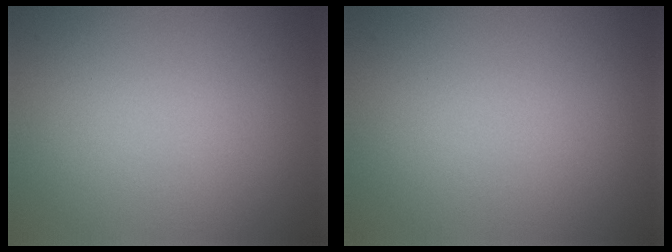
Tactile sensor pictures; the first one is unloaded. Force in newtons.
{"total": 0.0}